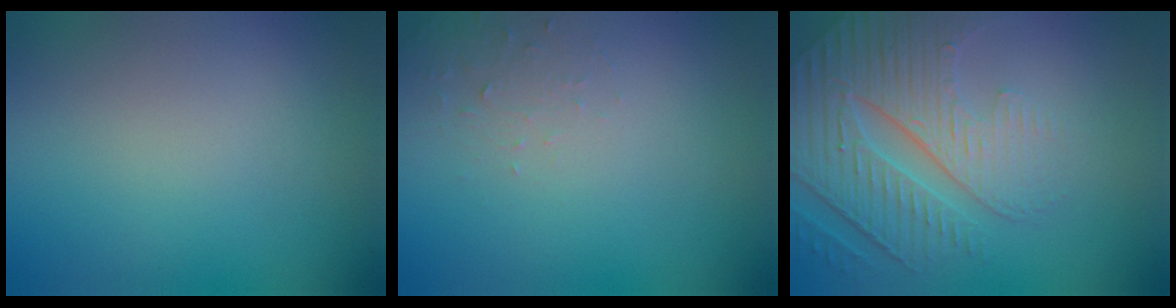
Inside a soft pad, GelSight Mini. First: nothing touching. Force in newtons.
{"total": 1.6, "press": 1.6, "slide": 0.4}
{"total": 6.6, "press": 5.2, "slide": 4.1}